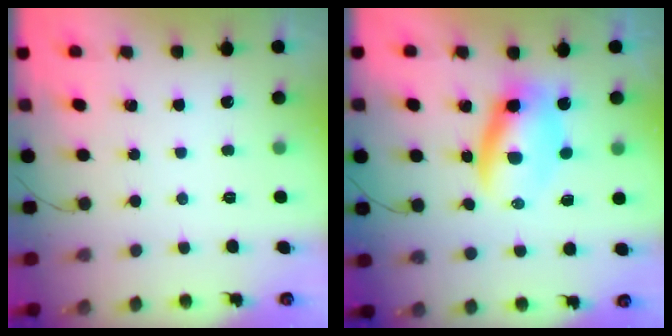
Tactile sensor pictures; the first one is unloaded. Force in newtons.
{"total": 7.5, "press": 7.3, "slide": 1.6}